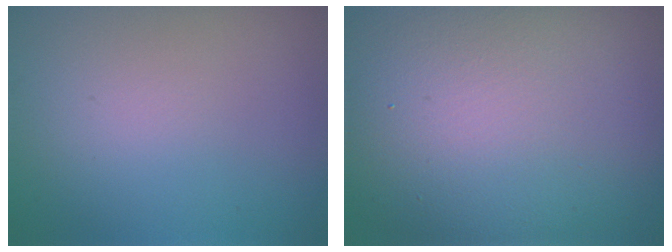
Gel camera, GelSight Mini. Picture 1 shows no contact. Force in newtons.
{"total": 16.3, "press": 16.2, "slide": 1.4}